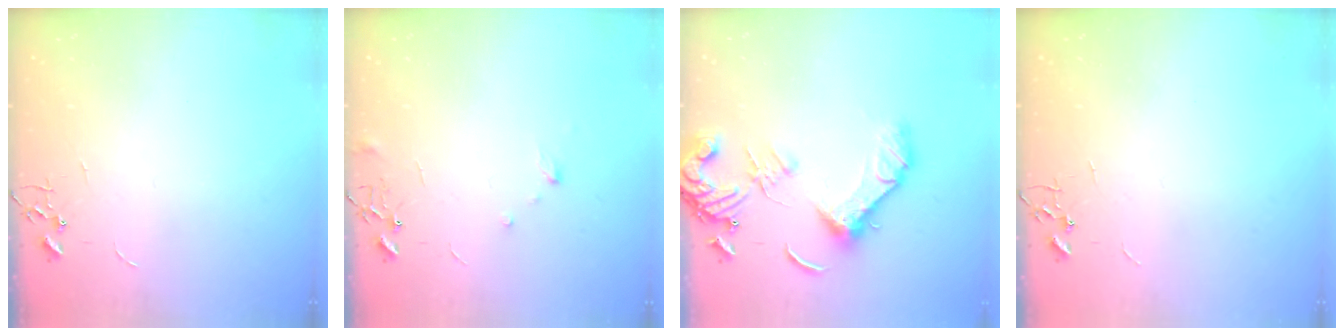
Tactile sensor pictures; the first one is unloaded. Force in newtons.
{"total": 5.7, "press": 5.6, "slide": 0.5}
{"total": 15.8, "press": 15.7, "slide": 2.2}
{"total": 0.0}